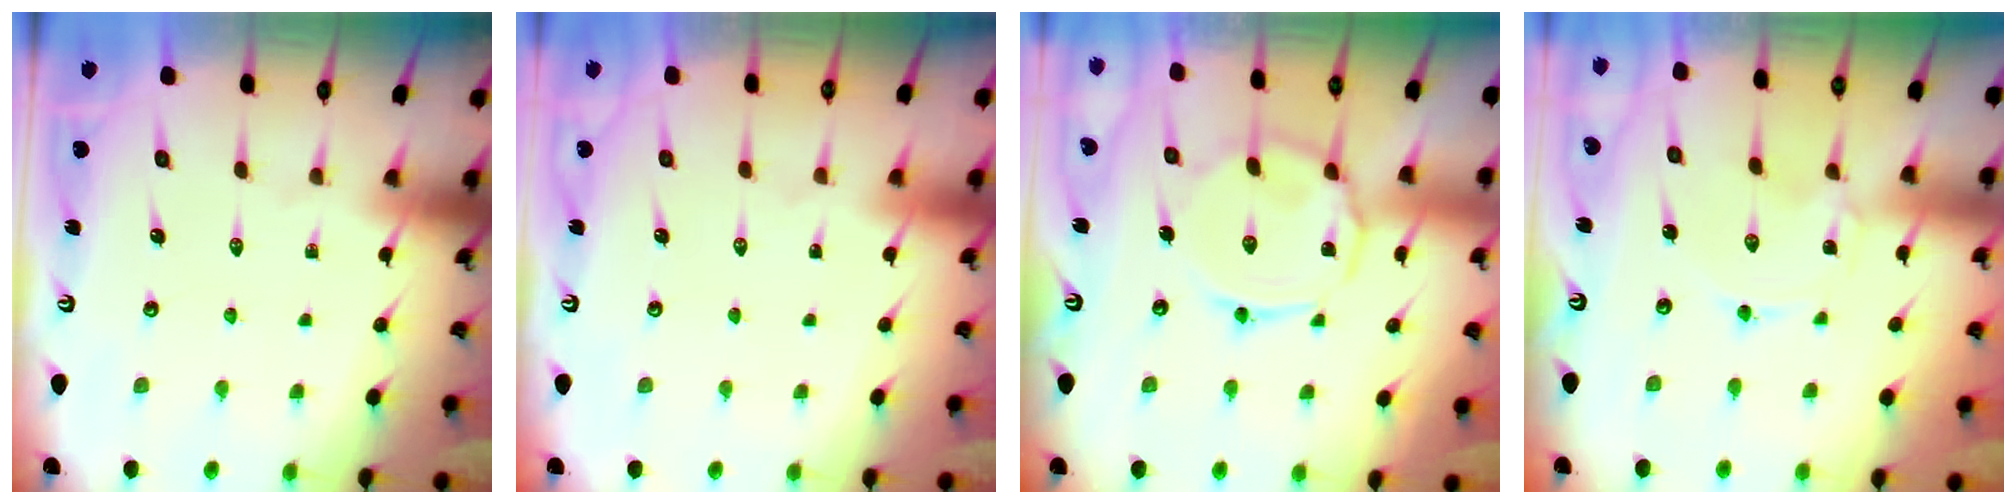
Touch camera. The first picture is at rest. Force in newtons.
{"total": 1.5, "press": 1.5, "slide": 0.1}
{"total": 8.9, "press": 8.8, "slide": 0.9}
{"total": 0.0}